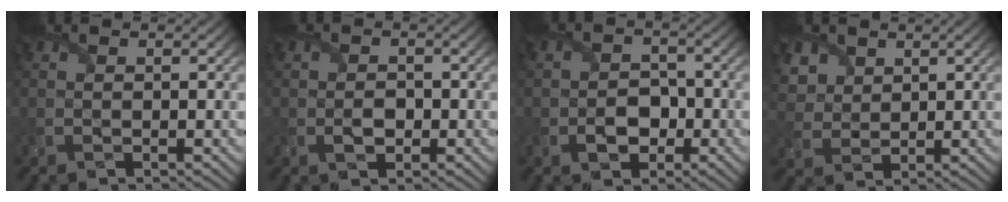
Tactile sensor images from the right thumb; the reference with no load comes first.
{"total": 2.1, "force": [-0.7, 1.5, 1.3], "torque": [-0.026, -0.004, -0.014]}
{"total": 3.8, "force": [-1.5, 2.8, 2.1], "torque": [-0.029, -0.002, -0.031]}
{"total": 5.2, "force": [2.8, 3.9, 2.0], "torque": [-0.075, -0.003, 0.057]}